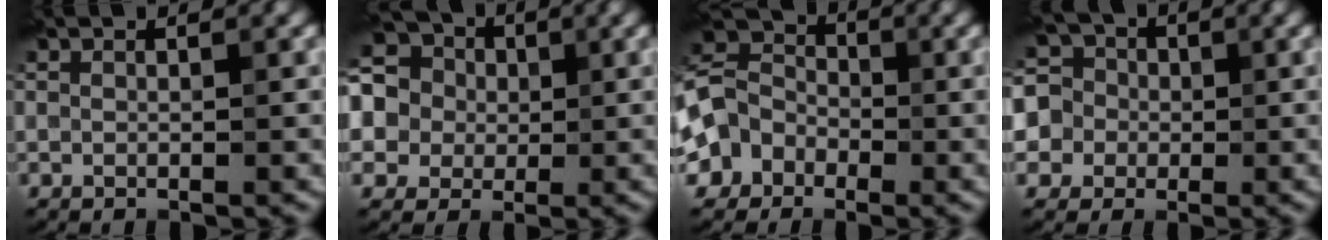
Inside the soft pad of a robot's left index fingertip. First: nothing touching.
{"total": 13.7, "force": [3.7, 12.1, 5.4], "torque": [-0.144, 0.038, 0.038]}
{"total": 6.3, "force": [-2.1, 5.4, 2.4], "torque": [-0.039, 0.018, -0.057]}
{"total": 7.4, "force": [1.2, 6.8, 2.7], "torque": [-0.067, 0.045, -0.015]}